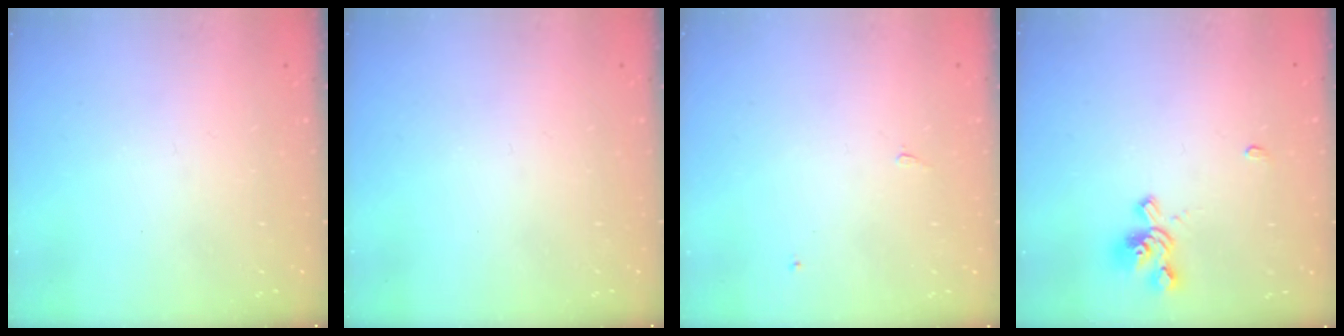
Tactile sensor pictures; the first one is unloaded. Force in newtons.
{"total": 0.0}
{"total": 0.0}
{"total": 1.4, "press": 0.9, "slide": 1.1}